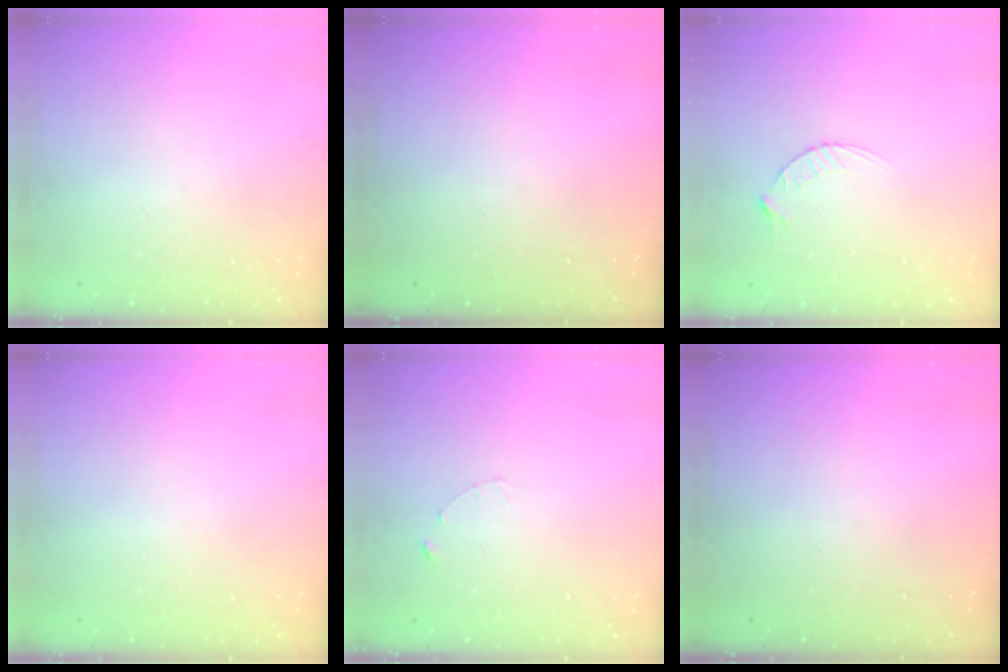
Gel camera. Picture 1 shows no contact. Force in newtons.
{"total": 0.0}
{"total": 3.0, "press": 3.0, "slide": 0.4}
{"total": 0.0}
{"total": 1.2, "press": 1.1, "slide": 0.2}
{"total": 0.0}